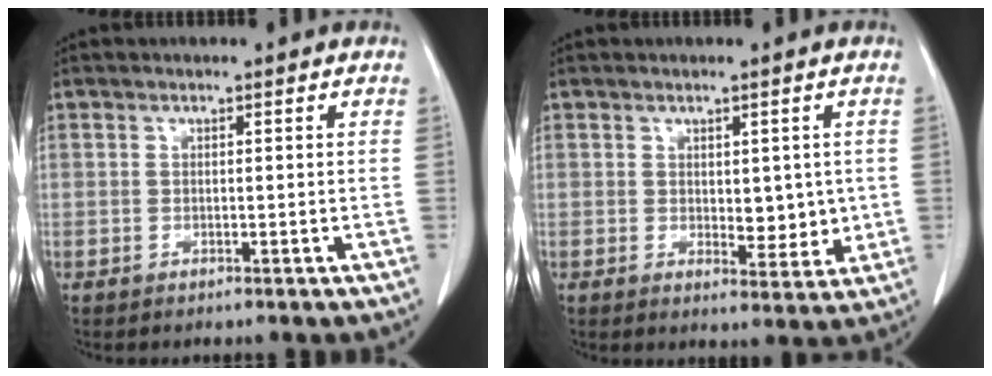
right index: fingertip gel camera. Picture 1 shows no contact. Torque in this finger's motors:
{"motor_torque": [0.10, 0.17, 0.02, 0.01]}